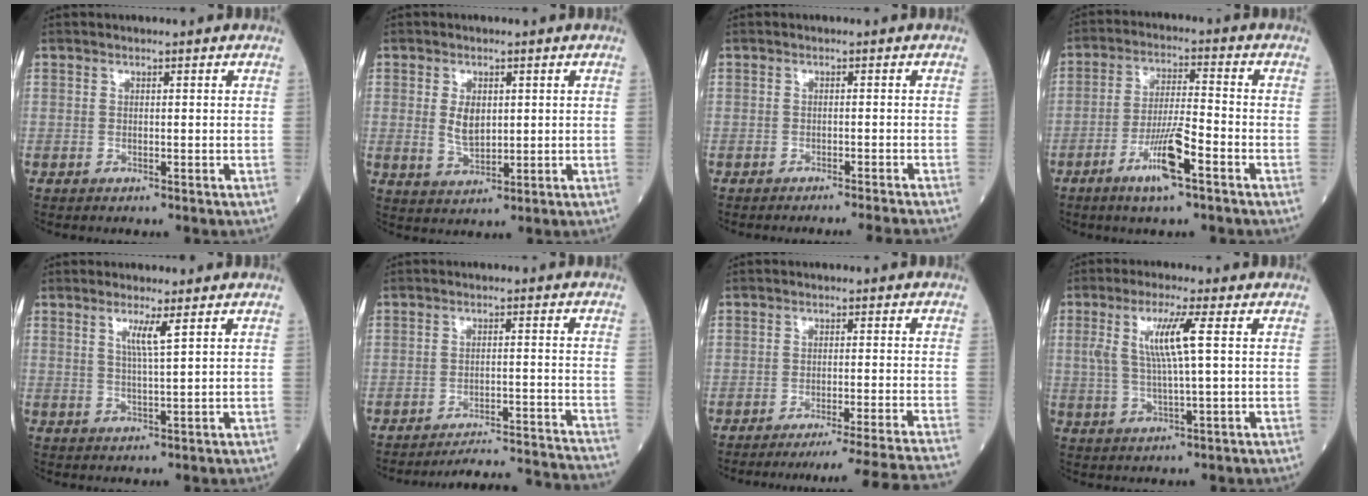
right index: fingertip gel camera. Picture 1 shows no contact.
{"total": 4.2, "force": [0.7, 2.3, 3.5], "torque": [-0.067, -0.001, 0.020]}
{"total": 5.8, "force": [-5.4, -1.7, 1.1], "torque": [0.002, -0.017, -0.067]}
{"total": 8.3, "force": [-4.3, 0.5, 7.1], "torque": [-0.137, -0.007, -0.079]}
{"total": 3.3, "force": [1.5, -0.4, 2.9], "torque": [-0.059, -0.005, 0.029]}
{"total": 15.2, "force": [-15.0, -1.8, 1.9], "torque": [-0.001, -0.007, -0.197]}
{"total": 17.5, "force": [-16.3, -3.5, 5.1], "torque": [-0.029, -0.046, -0.212]}
{"total": 7.4, "force": [1.8, 0.0, 7.2], "torque": [-0.153, 0.006, 0.036]}